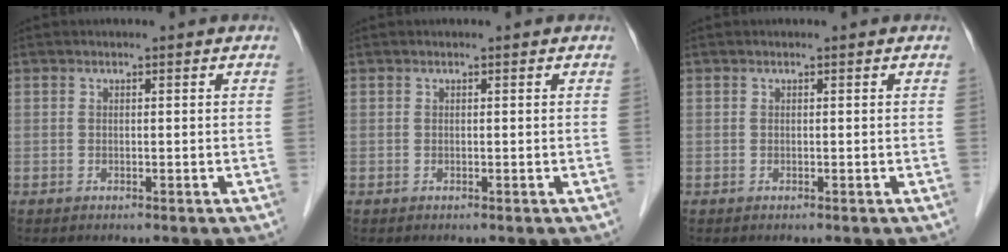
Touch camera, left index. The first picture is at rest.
{"total": 0.0}
{"total": 0.0}